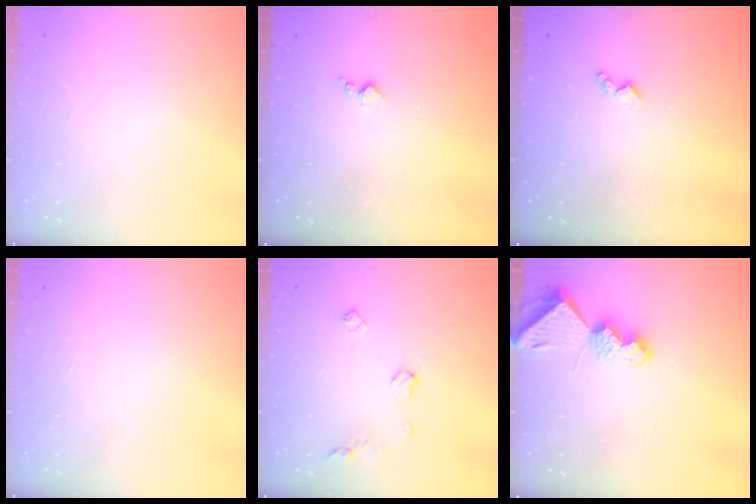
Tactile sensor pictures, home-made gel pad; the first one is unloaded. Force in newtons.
{"total": 3.4, "press": 3.4, "slide": 0.4}
{"total": 4.5, "press": 4.4, "slide": 0.7}
{"total": 0.0}
{"total": 7.2, "press": 7.2, "slide": 0.7}
{"total": 7.4, "press": 7.3, "slide": 1.1}